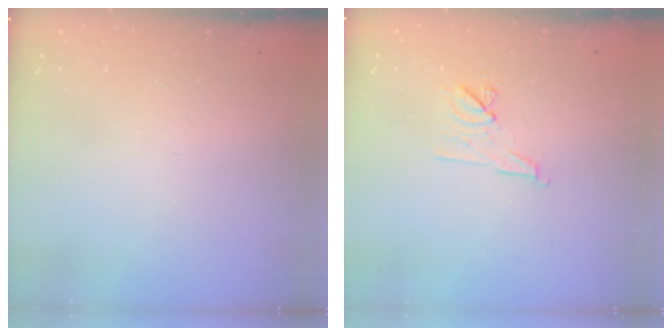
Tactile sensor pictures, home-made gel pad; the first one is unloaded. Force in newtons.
{"total": 7.5, "press": 7.4, "slide": 1.3}